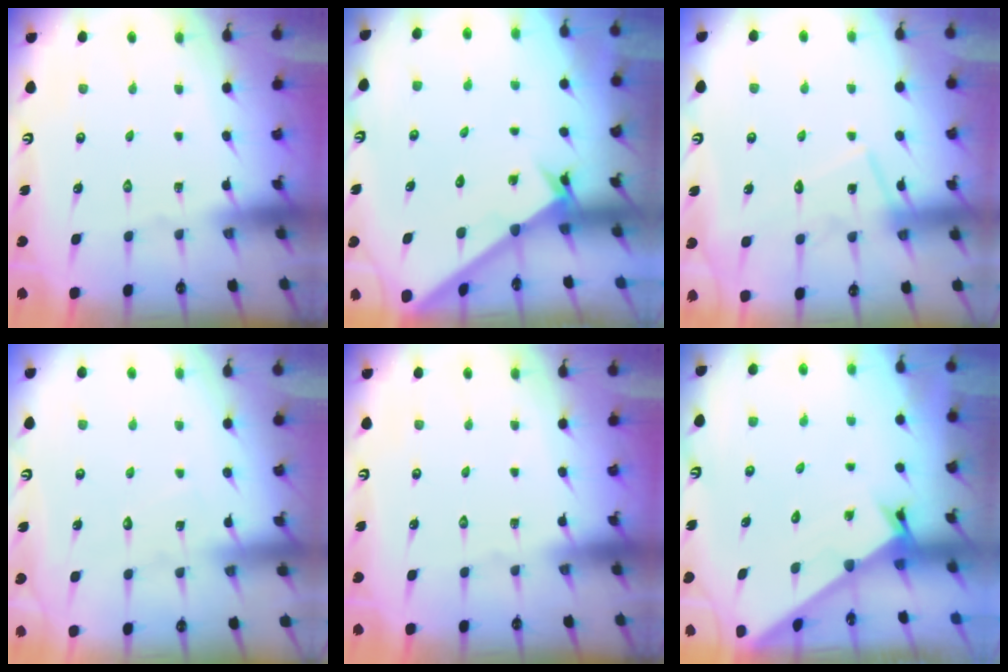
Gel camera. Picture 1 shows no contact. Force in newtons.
{"total": 2.2, "press": 2.2, "slide": 0.2}
{"total": 13.7, "press": 13.7, "slide": 0.9}
{"total": 3.5, "press": 3.5, "slide": 0.4}
{"total": 0.0}
{"total": 1.8, "press": 1.8, "slide": 0.1}